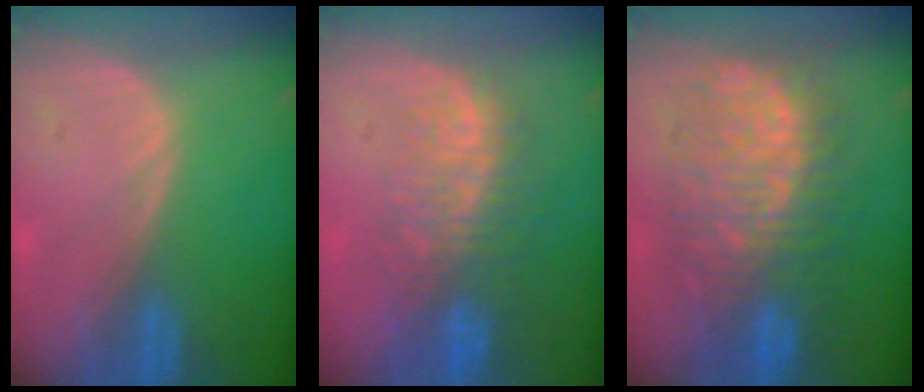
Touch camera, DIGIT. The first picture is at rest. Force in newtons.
{"total": 8.7, "press": 7.8, "slide": 3.8}
{"total": 12.3, "press": 12.2, "slide": 1.3}